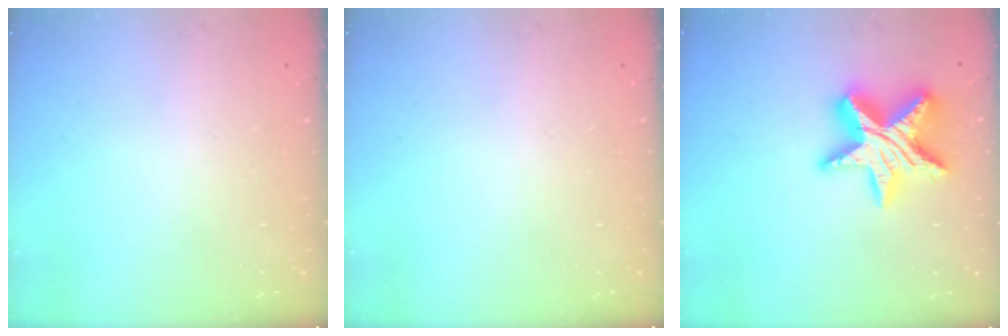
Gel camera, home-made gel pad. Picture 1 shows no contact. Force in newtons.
{"total": 0.0}
{"total": 17.4, "press": 17.3, "slide": 1.4}